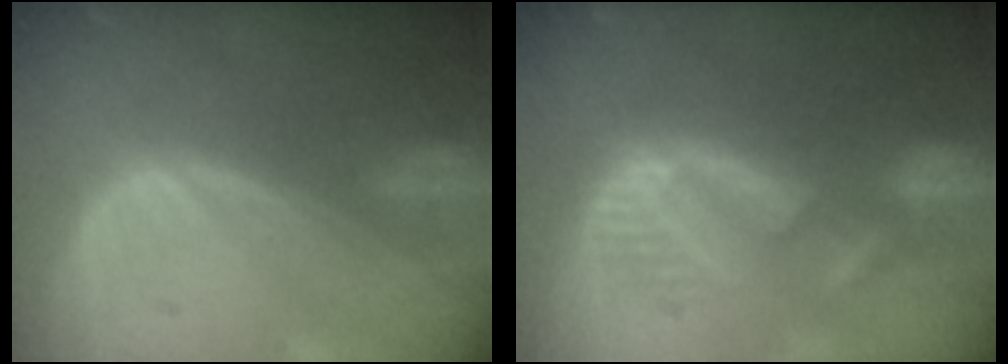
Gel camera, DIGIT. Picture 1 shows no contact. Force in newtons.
{"total": 8.6, "press": 8.1, "slide": 2.9}